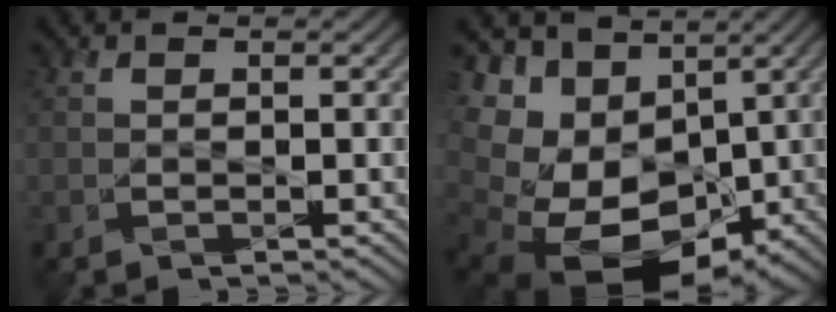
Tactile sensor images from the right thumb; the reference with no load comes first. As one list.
[{"total": 18.2, "force": [-1.2, 14.3, 11.3], "torque": [-0.254, -0.046, 0.001]}]